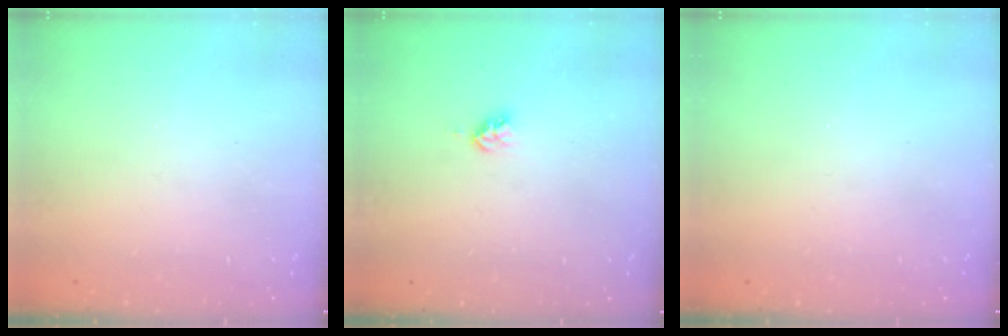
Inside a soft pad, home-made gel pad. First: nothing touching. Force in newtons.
{"total": 2.8, "press": 2.8, "slide": 0.2}
{"total": 0.0}